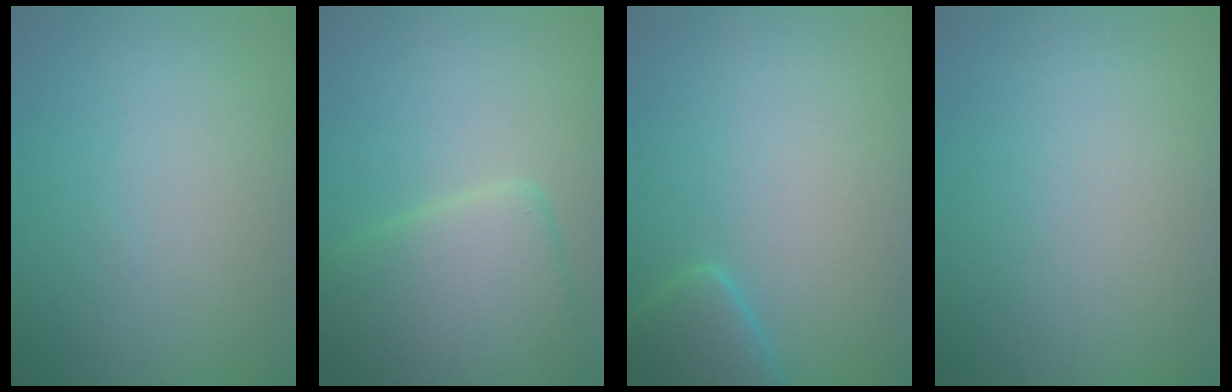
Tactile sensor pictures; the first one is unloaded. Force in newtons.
{"total": 6.9, "press": 6.9, "slide": 0.4}
{"total": 2.4, "press": 2.4, "slide": 0.3}
{"total": 0.0}